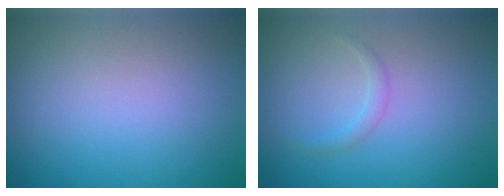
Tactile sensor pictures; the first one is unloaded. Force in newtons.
{"total": 1.0, "press": 1.0, "slide": 0.0}